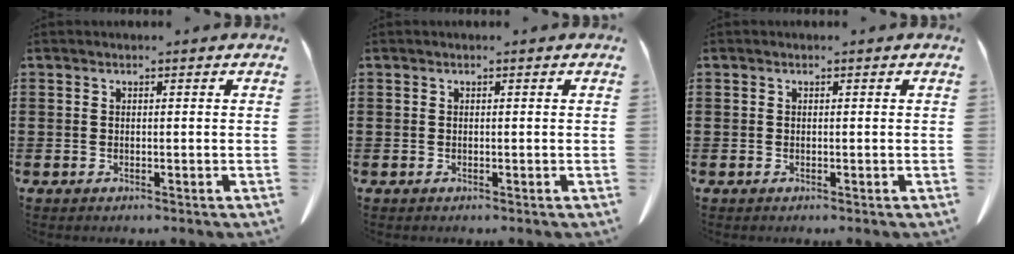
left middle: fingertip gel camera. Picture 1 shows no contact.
{"total": 0.0}
{"total": 0.0}